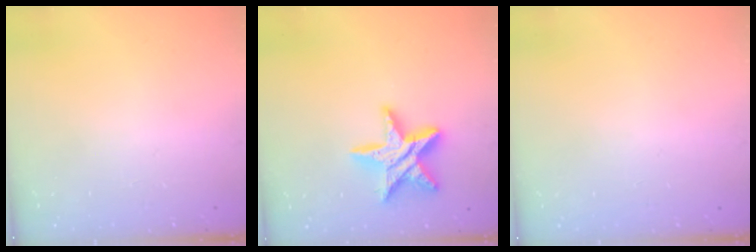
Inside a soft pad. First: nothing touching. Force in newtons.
{"total": 14.5, "press": 14.5, "slide": 0.6}
{"total": 0.0}